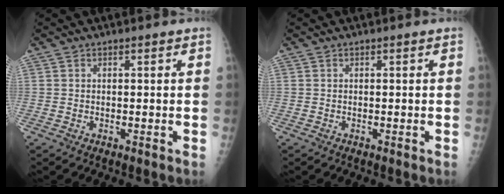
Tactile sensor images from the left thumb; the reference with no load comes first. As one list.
[{"total": 0.0}]